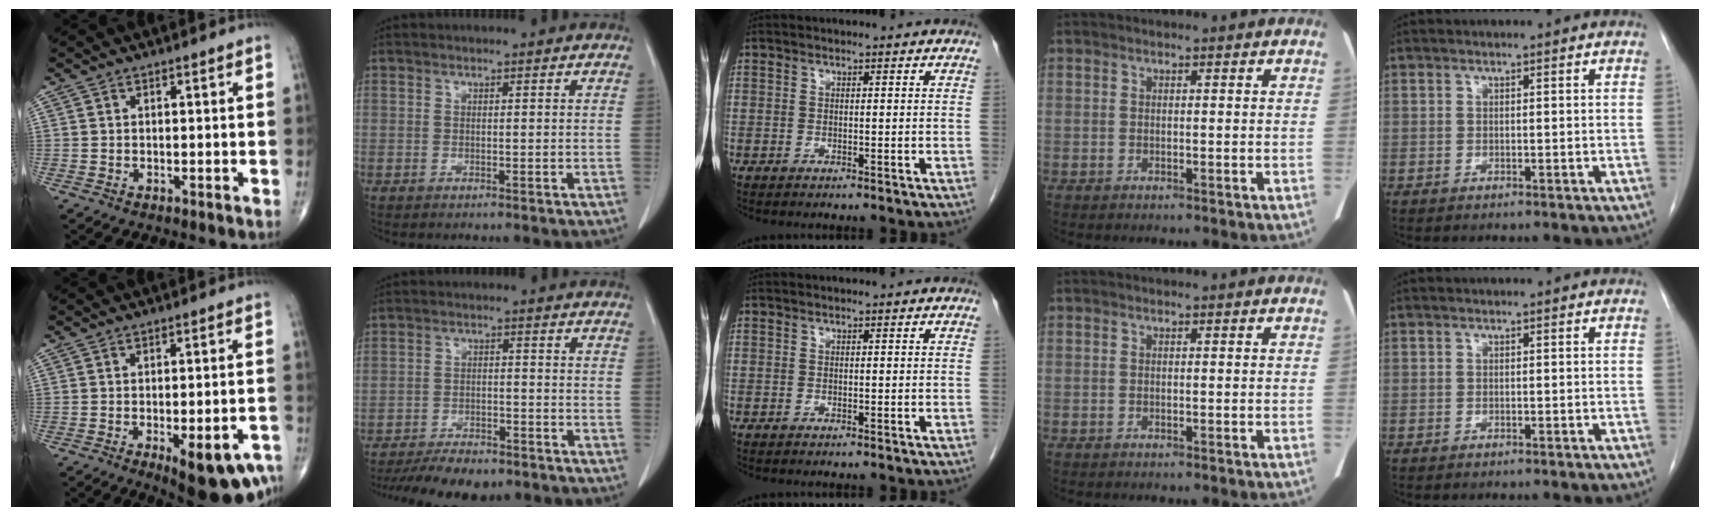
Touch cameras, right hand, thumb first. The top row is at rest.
{"thumb": {"total": 12.8, "force": [-6.6, 4.5, 10.0], "torque": [-0.089, 0.021, -0.076]}, "index": {"total": 10.8, "force": [-8.9, 3.7, 4.8], "torque": [-0.066, -0.005, -0.135]}}